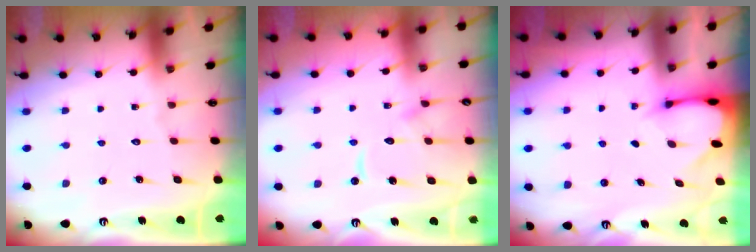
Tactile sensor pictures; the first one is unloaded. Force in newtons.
{"total": 11.1, "press": 11.0, "slide": 1.1}
{"total": 2.0, "press": 2.0, "slide": 0.1}